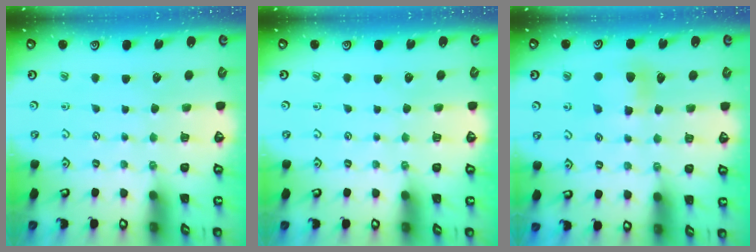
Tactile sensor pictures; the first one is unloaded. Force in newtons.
{"total": 0.0}
{"total": 5.7, "press": 5.7, "slide": 0.6}